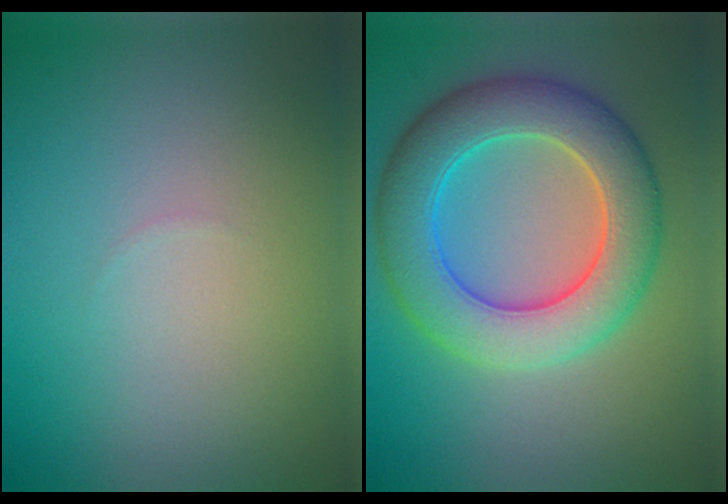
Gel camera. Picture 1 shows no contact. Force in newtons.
{"total": 8.4, "press": 8.4, "slide": 0.3}